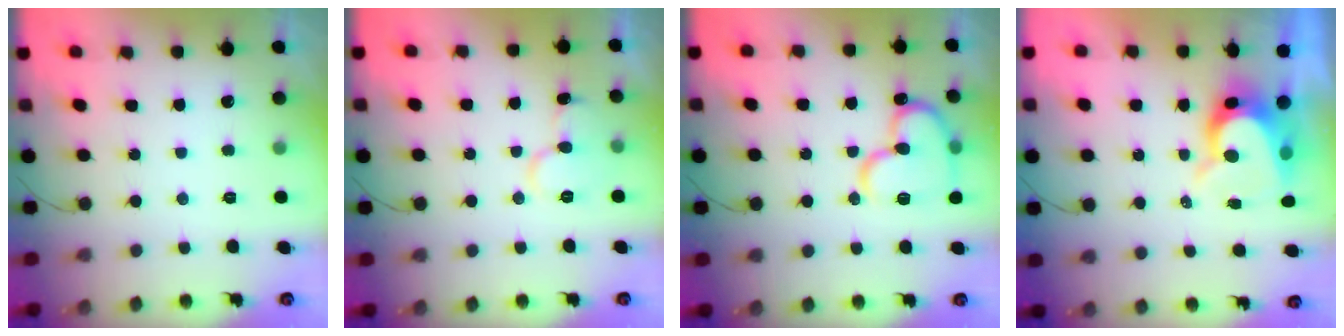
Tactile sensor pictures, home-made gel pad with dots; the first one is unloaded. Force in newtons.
{"total": 9.9, "press": 9.8, "slide": 1.0}
{"total": 16.4, "press": 16.3, "slide": 2.0}
{"total": 8.4, "press": 8.4, "slide": 0.5}